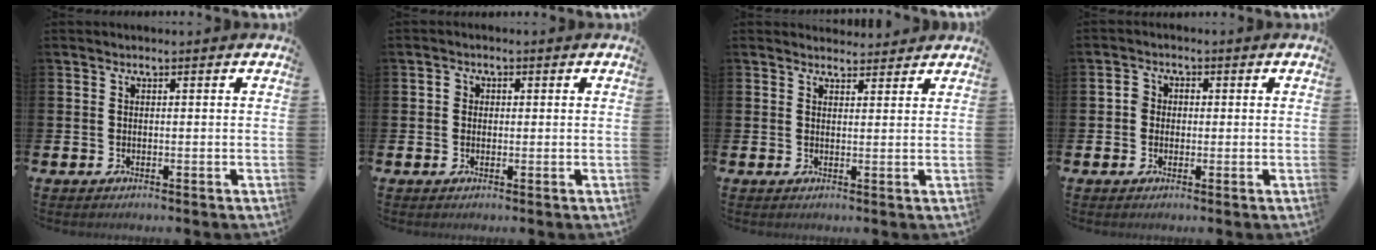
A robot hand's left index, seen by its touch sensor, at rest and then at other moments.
{"total": 1.4, "force": [0.3, 1.3, 0.5], "torque": [-0.003, 0.007, 0.001]}
{"total": 2.5, "force": [2.4, 0.7, -0.1], "torque": [0.006, -0.012, 0.042]}
{"total": 2.1, "force": [0.0, 2.0, 0.7], "torque": [-0.018, 0.010, -0.003]}